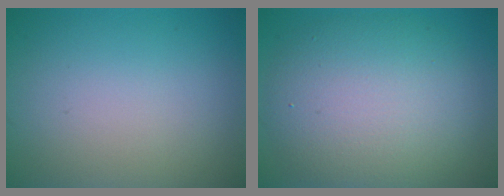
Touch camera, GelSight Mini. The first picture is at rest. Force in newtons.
{"total": 8.8, "press": 8.8, "slide": 0.7}